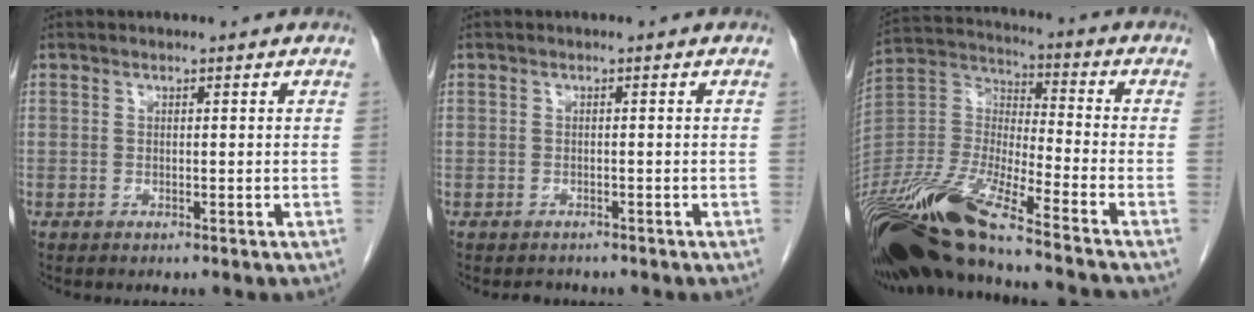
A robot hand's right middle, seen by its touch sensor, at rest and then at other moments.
{"total": 1.6, "force": [-1.4, 0.7, 0.0], "torque": [-0.004, -0.002, -0.020]}
{"total": 20.7, "force": [-16.1, 1.2, 13.0], "torque": [-0.301, -0.032, -0.309]}